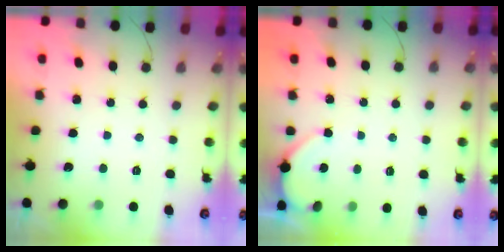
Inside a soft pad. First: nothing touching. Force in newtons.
{"total": 2.0, "press": 2.0, "slide": 0.2}